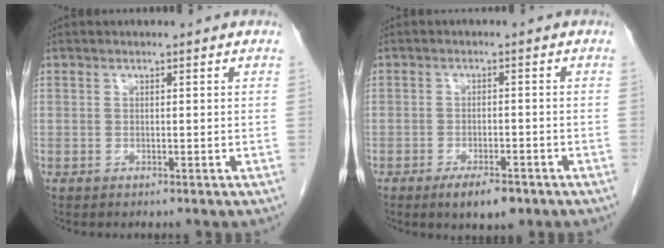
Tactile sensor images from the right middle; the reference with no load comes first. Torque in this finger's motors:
{"motor_torque": [0.69, -0.44, -0.01, 0.01]}